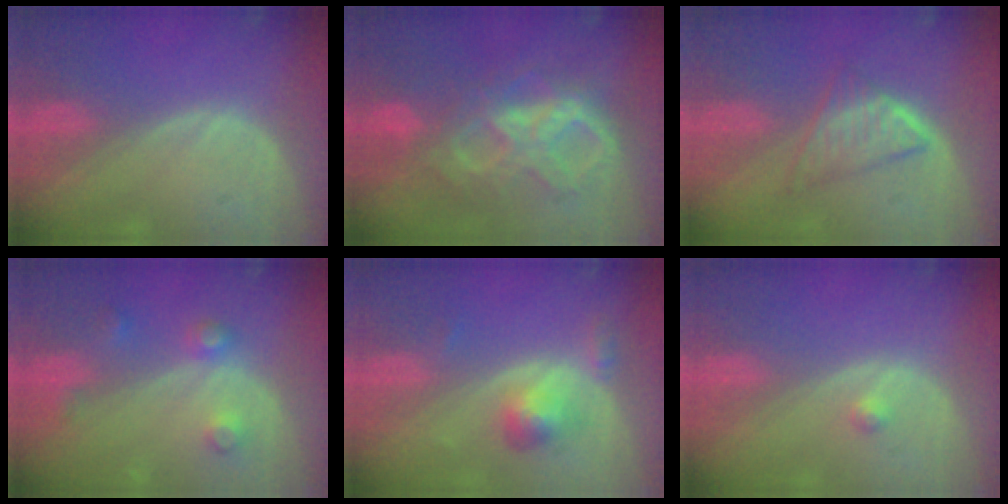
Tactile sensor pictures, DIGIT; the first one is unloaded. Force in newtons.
{"total": 10.0, "press": 9.9, "slide": 1.0}
{"total": 5.5, "press": 5.3, "slide": 1.5}
{"total": 4.2, "press": 4.2, "slide": 0.0}
{"total": 4.0, "press": 4.0, "slide": 0.2}
{"total": 0.8, "press": 0.8, "slide": 0.1}